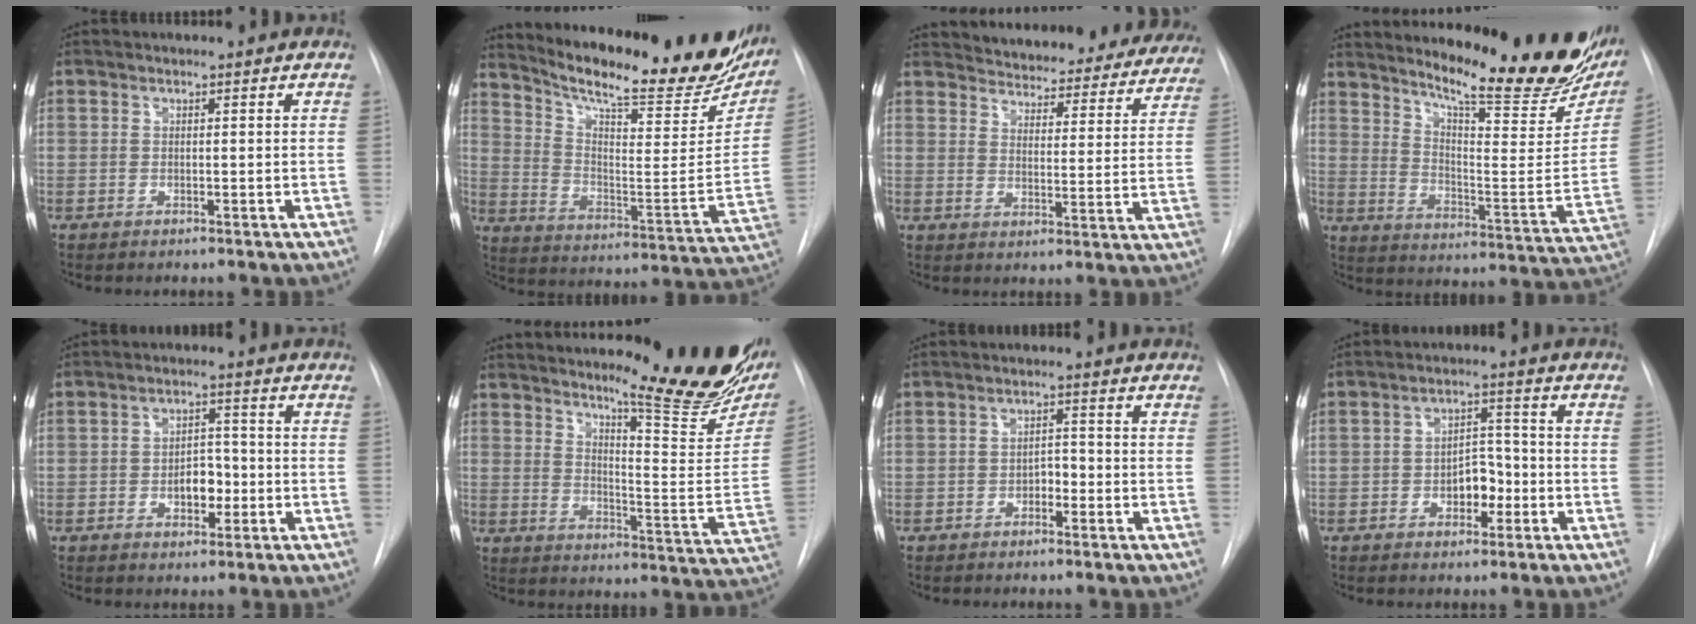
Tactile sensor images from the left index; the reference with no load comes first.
{"total": 27.3, "force": [22.8, 5.5, 13.8], "torque": [-0.214, -0.055, 0.305]}
{"total": 28.0, "force": [26.2, 6.9, 6.8], "torque": [-0.101, -0.061, 0.310]}
{"total": 24.6, "force": [20.2, 3.6, 13.5], "torque": [-0.202, -0.075, 0.265]}
{"total": 4.5, "force": [-1.2, 2.7, 3.4], "torque": [-0.047, 0.009, -0.015]}
{"total": 21.8, "force": [17.4, 2.3, 12.9], "torque": [-0.179, -0.075, 0.224]}
{"total": 2.1, "force": [-1.1, 1.2, 1.4], "torque": [-0.013, 0.008, -0.019]}
{"total": 4.9, "force": [-1.7, 3.0, 3.5], "torque": [-0.050, 0.014, -0.027]}